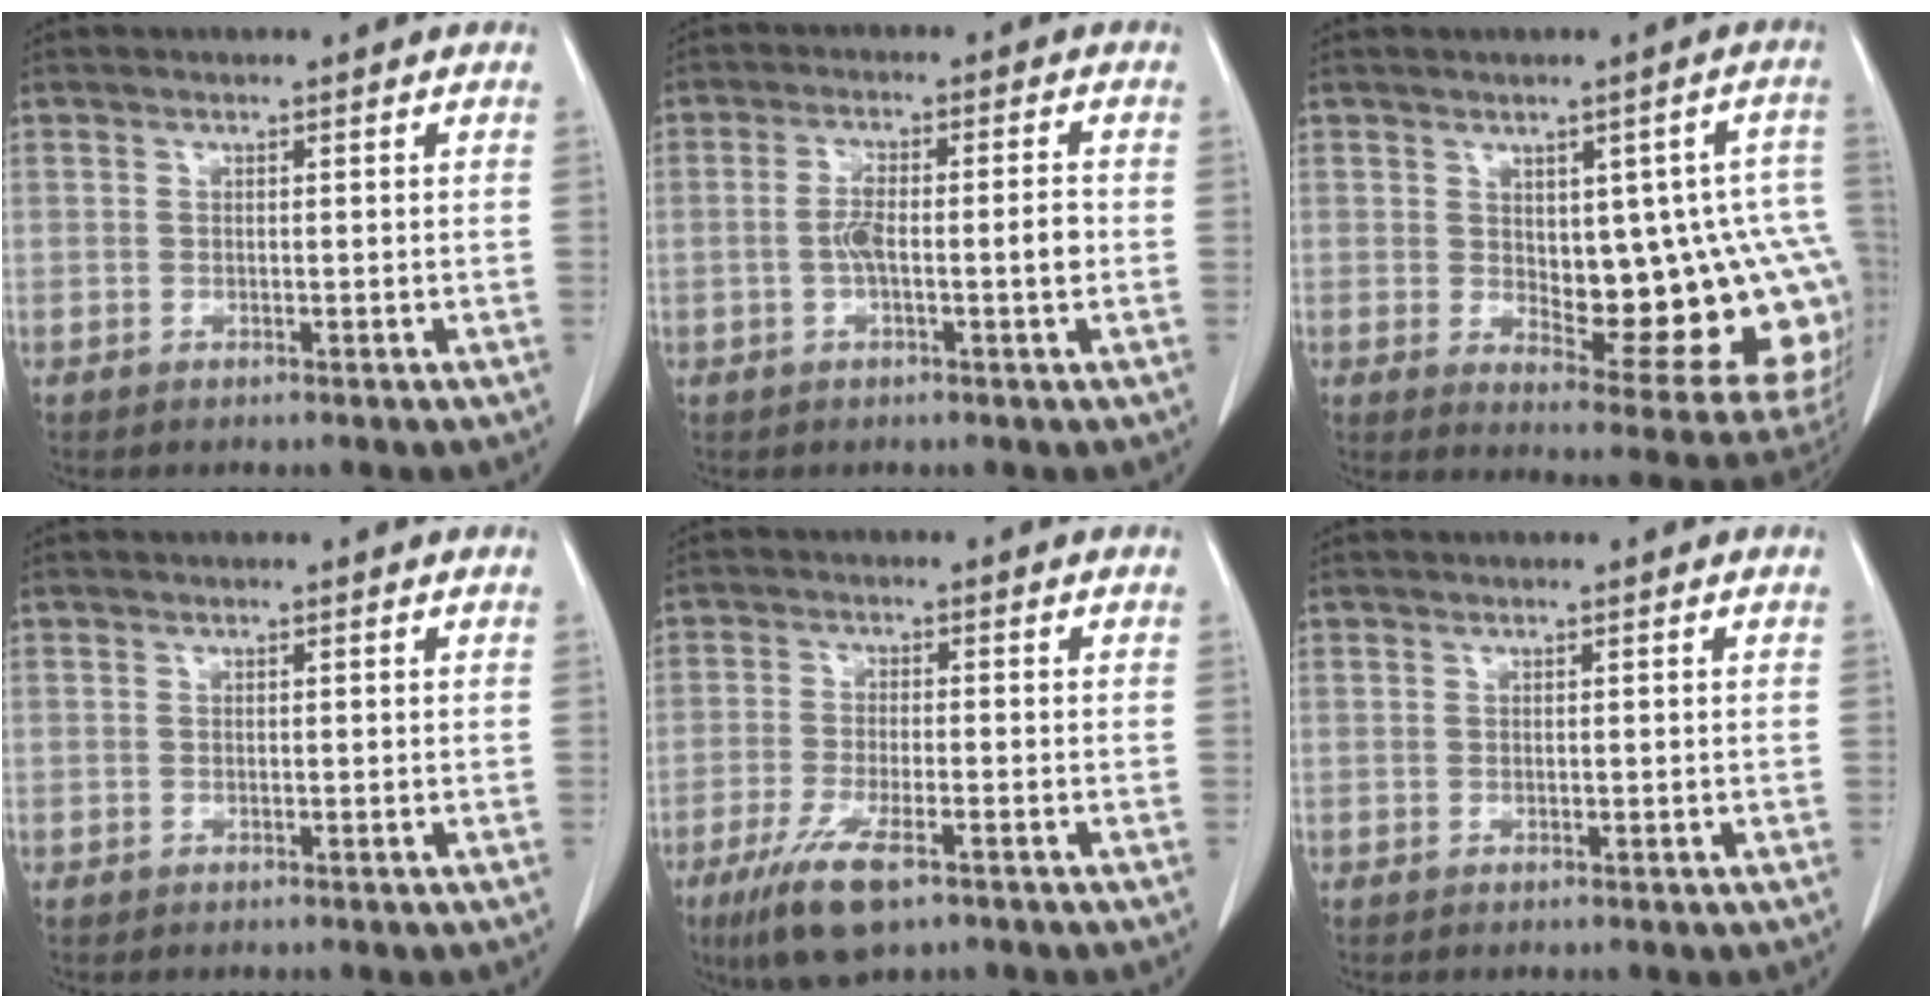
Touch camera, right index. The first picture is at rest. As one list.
[{"total": 5.8, "force": [-0.9, 0.9, 5.6], "torque": [-0.107, 0.010, -0.017]}, {"total": 17.9, "force": [-0.6, 6.6, 16.7], "torque": [-0.147, 0.018, 0.018]}, {"total": 0.0}, {"total": 8.6, "force": [-5.1, 2.0, 6.6], "torque": [-0.126, -0.019, -0.084]}, {"total": 0.0}]